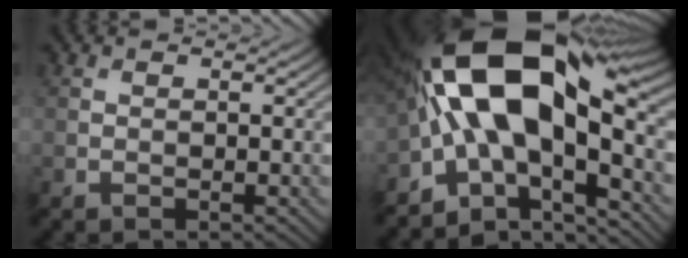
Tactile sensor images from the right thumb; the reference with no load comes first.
{"total": 18.6, "force": [-0.5, 9.4, 16.1], "torque": [-0.287, 0.013, -0.012]}